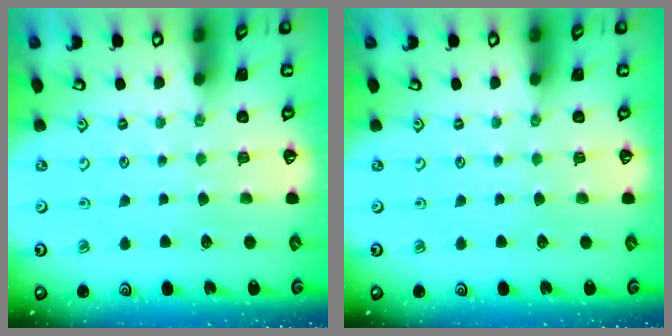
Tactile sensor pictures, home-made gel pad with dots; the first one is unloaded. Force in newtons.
{"total": 0.0}